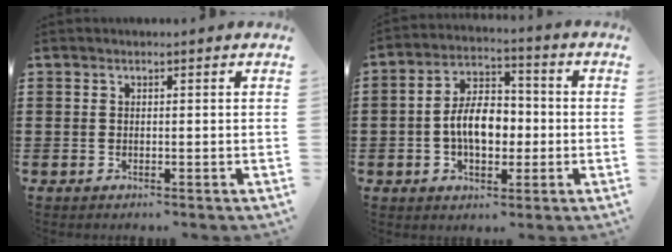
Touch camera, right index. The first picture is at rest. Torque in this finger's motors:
{"motor_torque": [1.15, -0.99, 0.31, 0.21]}